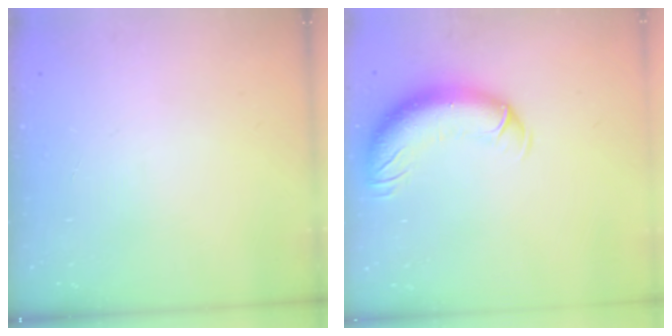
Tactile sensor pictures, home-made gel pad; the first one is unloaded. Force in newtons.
{"total": 13.5, "press": 13.2, "slide": 2.9}